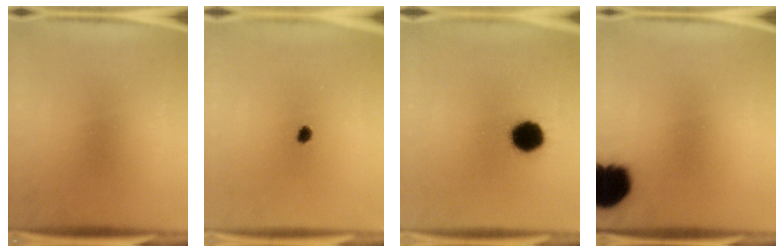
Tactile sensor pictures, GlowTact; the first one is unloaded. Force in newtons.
{"total": 1.8}
{"total": 10.4}
{"total": 13.4}